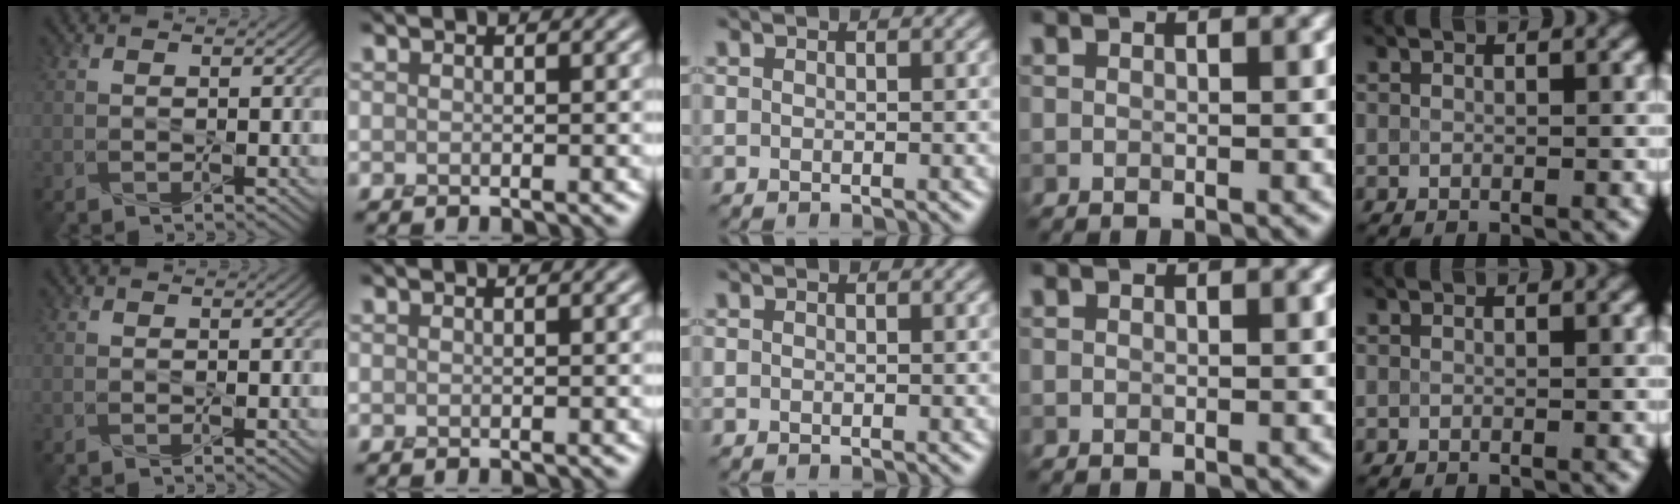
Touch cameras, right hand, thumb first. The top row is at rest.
{}